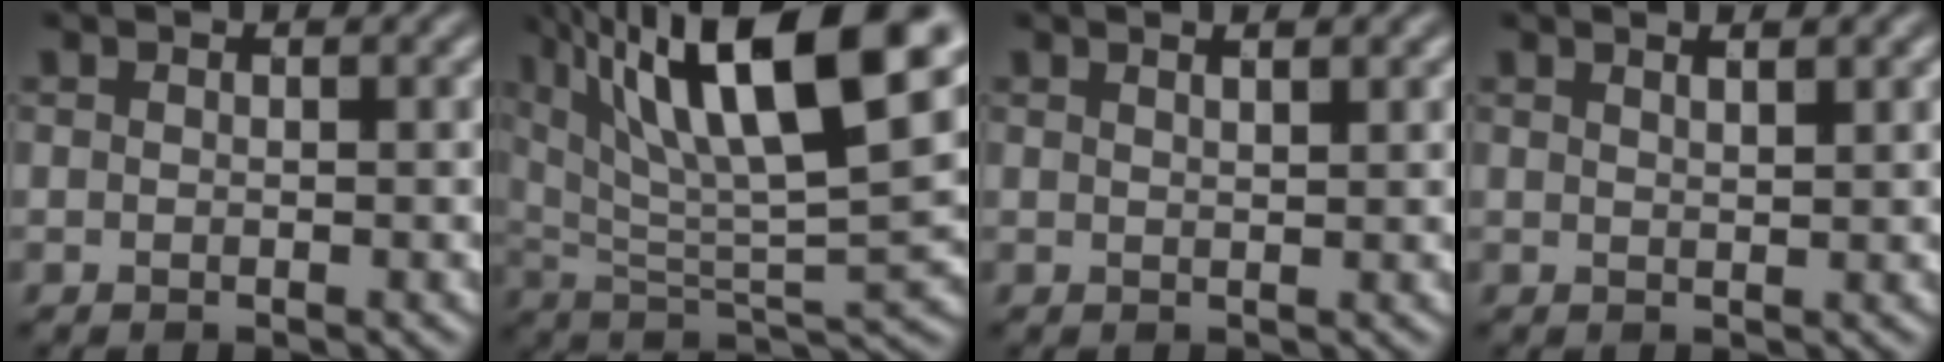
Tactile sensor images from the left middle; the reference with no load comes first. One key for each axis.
{"total": 14.9, "fx": 7.4, "fy": 4.3, "fz": 12.2, "tx": -0.217, "ty": 0.016, "tz": 0.134}
{"total": 2.1, "fx": 1.3, "fy": 0.8, "fz": 1.4, "tx": 0.004, "ty": 0.010, "tz": -0.004}
{"total": 2.4, "fx": 1.6, "fy": 0.8, "fz": 1.6, "tx": 0.004, "ty": 0.011, "tz": 0.000}